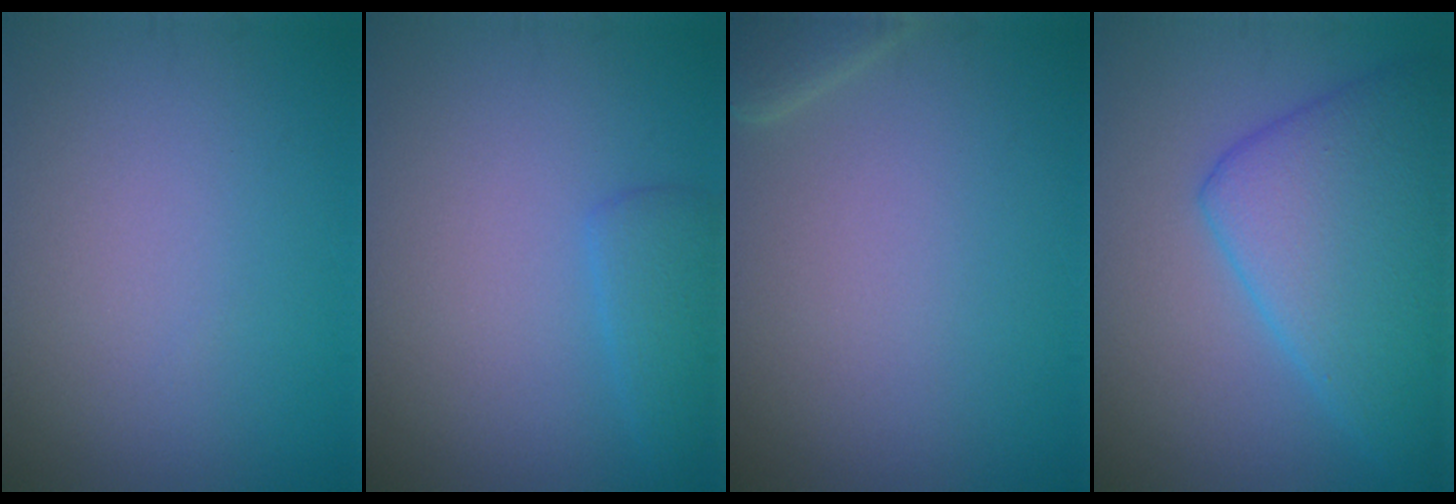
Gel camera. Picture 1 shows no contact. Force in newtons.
{"total": 2.0, "press": 1.9, "slide": 0.2}
{"total": 1.9, "press": 1.9, "slide": 0.3}
{"total": 8.0, "press": 8.0, "slide": 0.2}